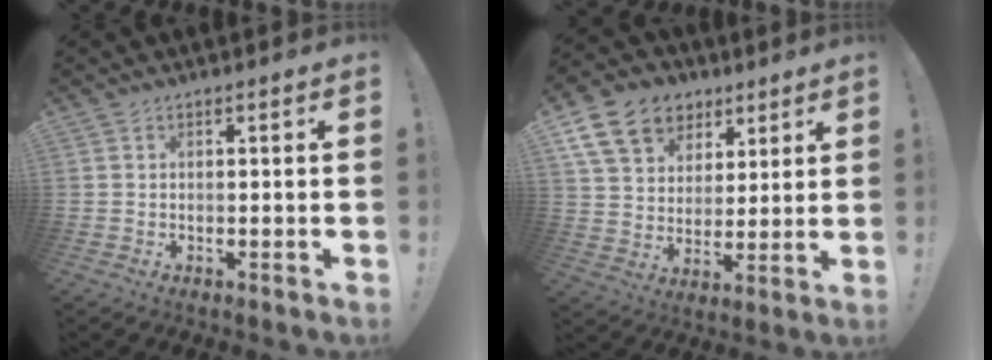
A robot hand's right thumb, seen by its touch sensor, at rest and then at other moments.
{"total": 15.9, "force": [8.2, 11.7, 7.0], "torque": [-0.106, -0.041, 0.160]}